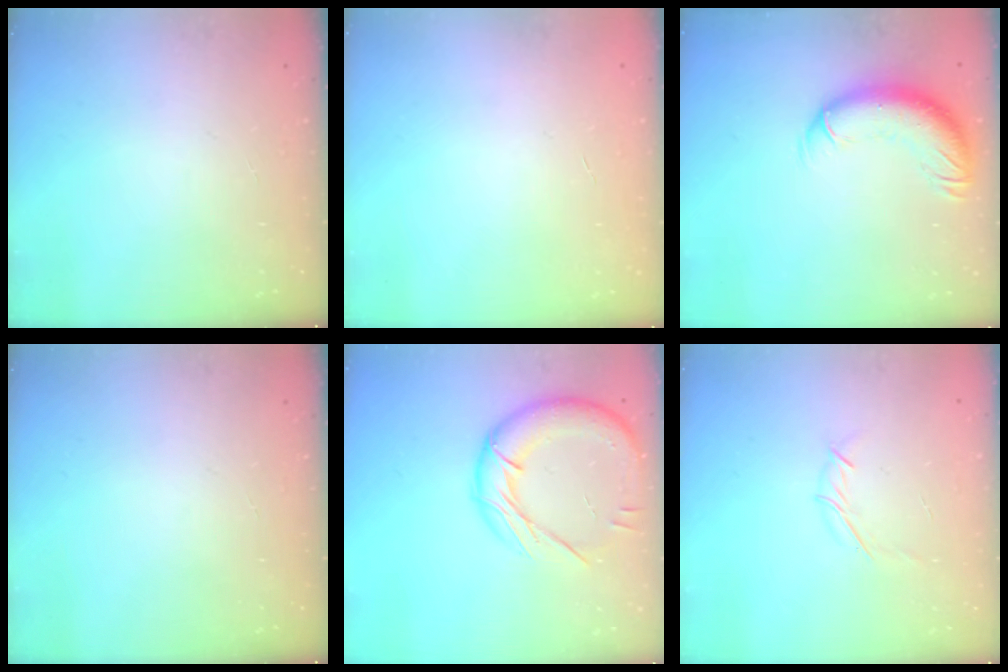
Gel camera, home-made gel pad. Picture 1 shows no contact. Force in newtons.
{"total": 0.0}
{"total": 13.0, "press": 12.6, "slide": 3.4}
{"total": 0.0}
{"total": 18.0, "press": 17.9, "slide": 2.2}
{"total": 3.9, "press": 3.8, "slide": 0.8}